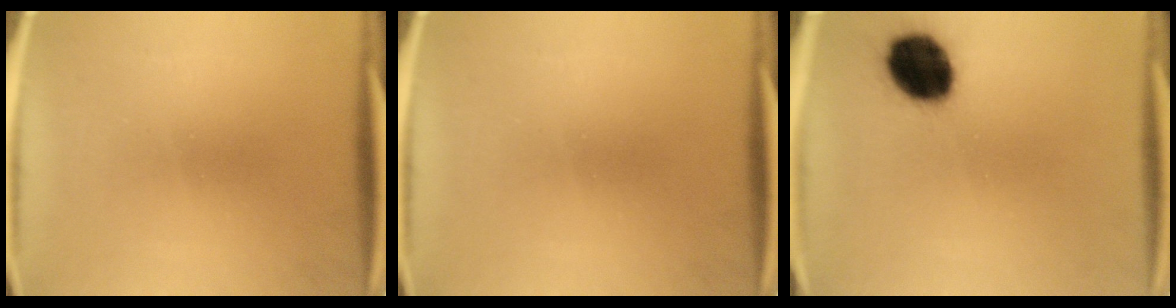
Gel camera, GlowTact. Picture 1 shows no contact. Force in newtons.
{"total": 0.0}
{"total": 13.4}